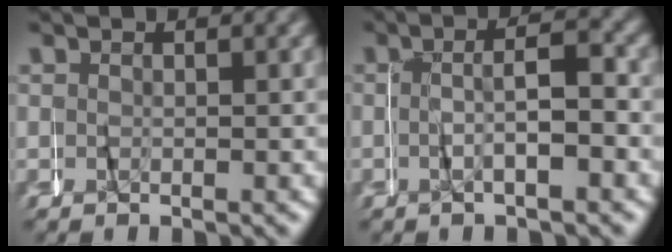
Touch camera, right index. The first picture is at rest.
{"total": 2.6, "force": [-1.3, 0.0, 2.3], "torque": [-0.031, 0.008, -0.025]}